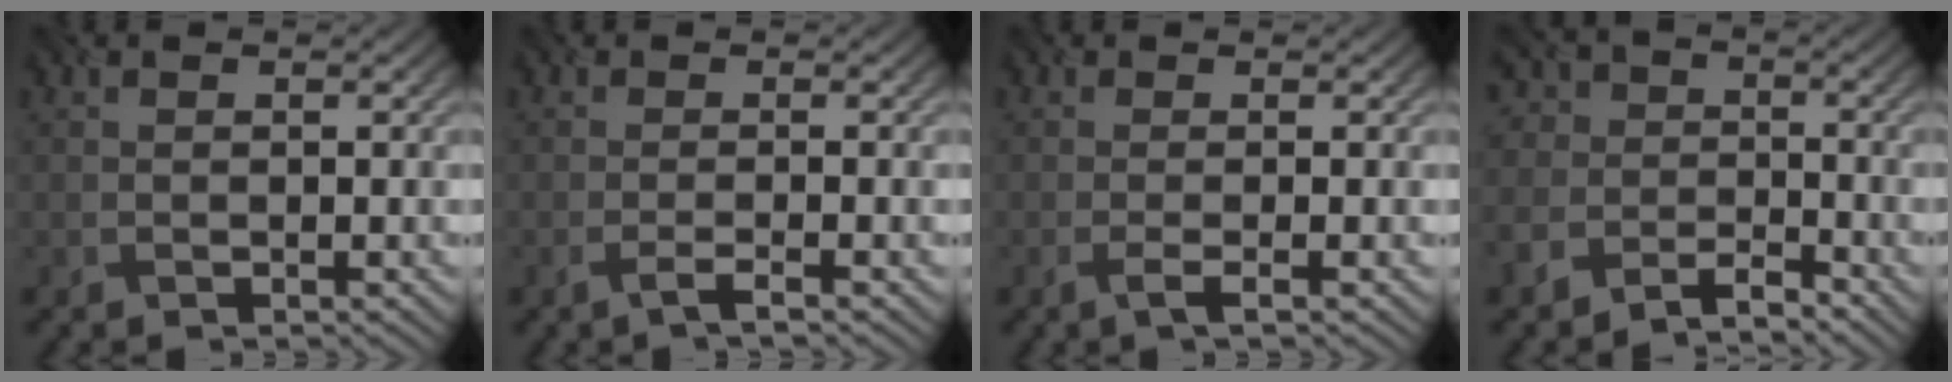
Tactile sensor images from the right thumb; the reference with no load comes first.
{"total": 1.1, "force": [-0.7, -0.3, 0.8], "torque": [-0.014, 0.004, -0.024]}
{"total": 1.0, "force": [-0.3, -0.3, 0.9], "torque": [-0.019, 0.003, -0.014]}
{"total": 4.7, "force": [-3.6, 2.7, 1.5], "torque": [-0.031, -0.002, -0.085]}